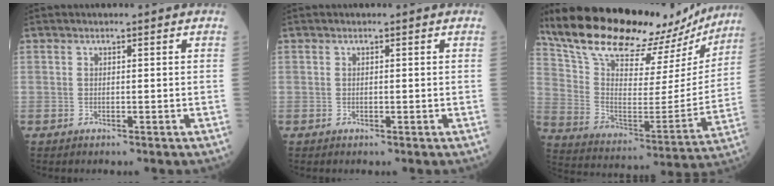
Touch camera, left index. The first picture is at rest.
{"total": 0.0}
{"total": 28.7, "force": [24.8, 8.4, 11.8], "torque": [-0.208, -0.016, 0.361]}